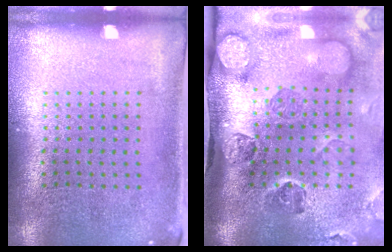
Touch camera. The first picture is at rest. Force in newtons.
{"total": 5.1, "press": 3.6, "slide": 3.7}